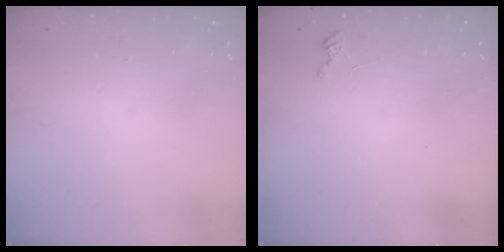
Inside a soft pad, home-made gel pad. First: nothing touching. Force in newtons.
{"total": 2.7, "press": 2.7, "slide": 0.4}